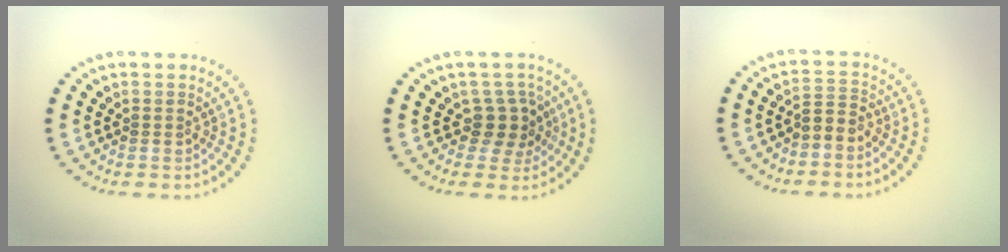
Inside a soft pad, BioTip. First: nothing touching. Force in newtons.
{"total": 2.7, "press": 2.1, "slide": 1.7}
{"total": 2.0, "press": 1.4, "slide": 1.4}